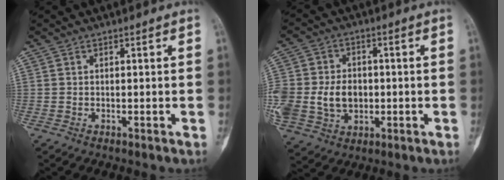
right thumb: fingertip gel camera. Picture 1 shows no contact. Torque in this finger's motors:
{"motor_torque": [1.06, 1.07, 1.10, -0.16, 0.34]}